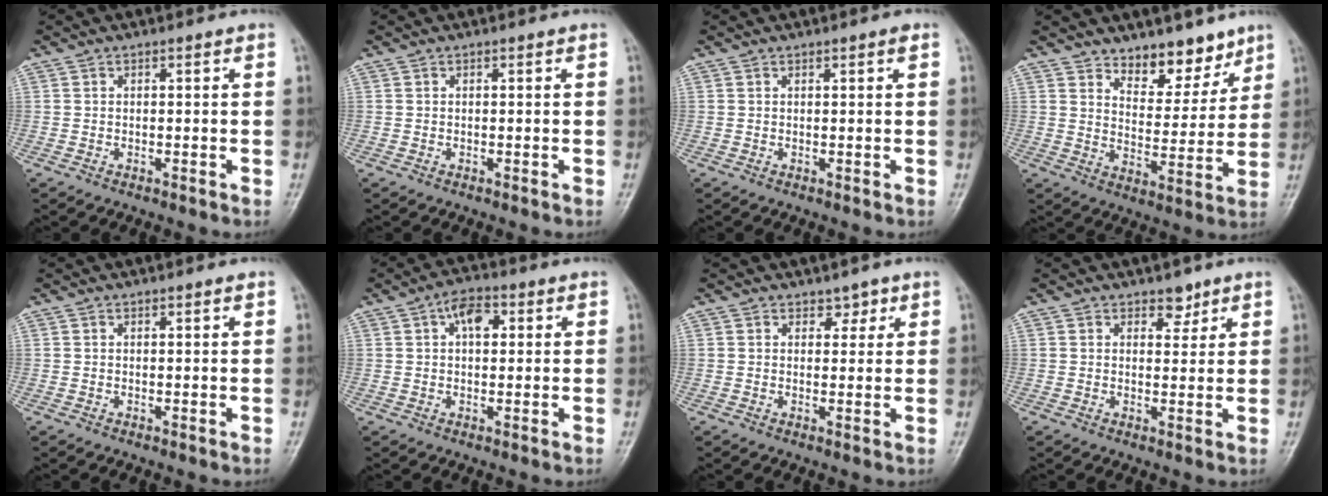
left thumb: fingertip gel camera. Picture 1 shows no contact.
{"total": 0.0}
{"total": 0.9, "force": [0.5, 0.2, 0.7], "torque": [-0.009, -0.001, 0.006]}
{"total": 9.1, "force": [7.1, 4.4, 3.7], "torque": [-0.018, -0.054, 0.117]}
{"total": 0.6, "force": [0.5, 0.1, 0.3], "torque": [-0.005, -0.003, 0.007]}
{"total": 5.5, "force": [1.7, 3.2, 4.1], "torque": [-0.056, 0.005, 0.020]}
{"total": 2.3, "force": [1.6, 1.5, 0.7], "torque": [0.013, -0.008, 0.019]}
{"total": 2.8, "force": [2.1, 1.6, 1.1], "torque": [0.004, -0.013, 0.030]}